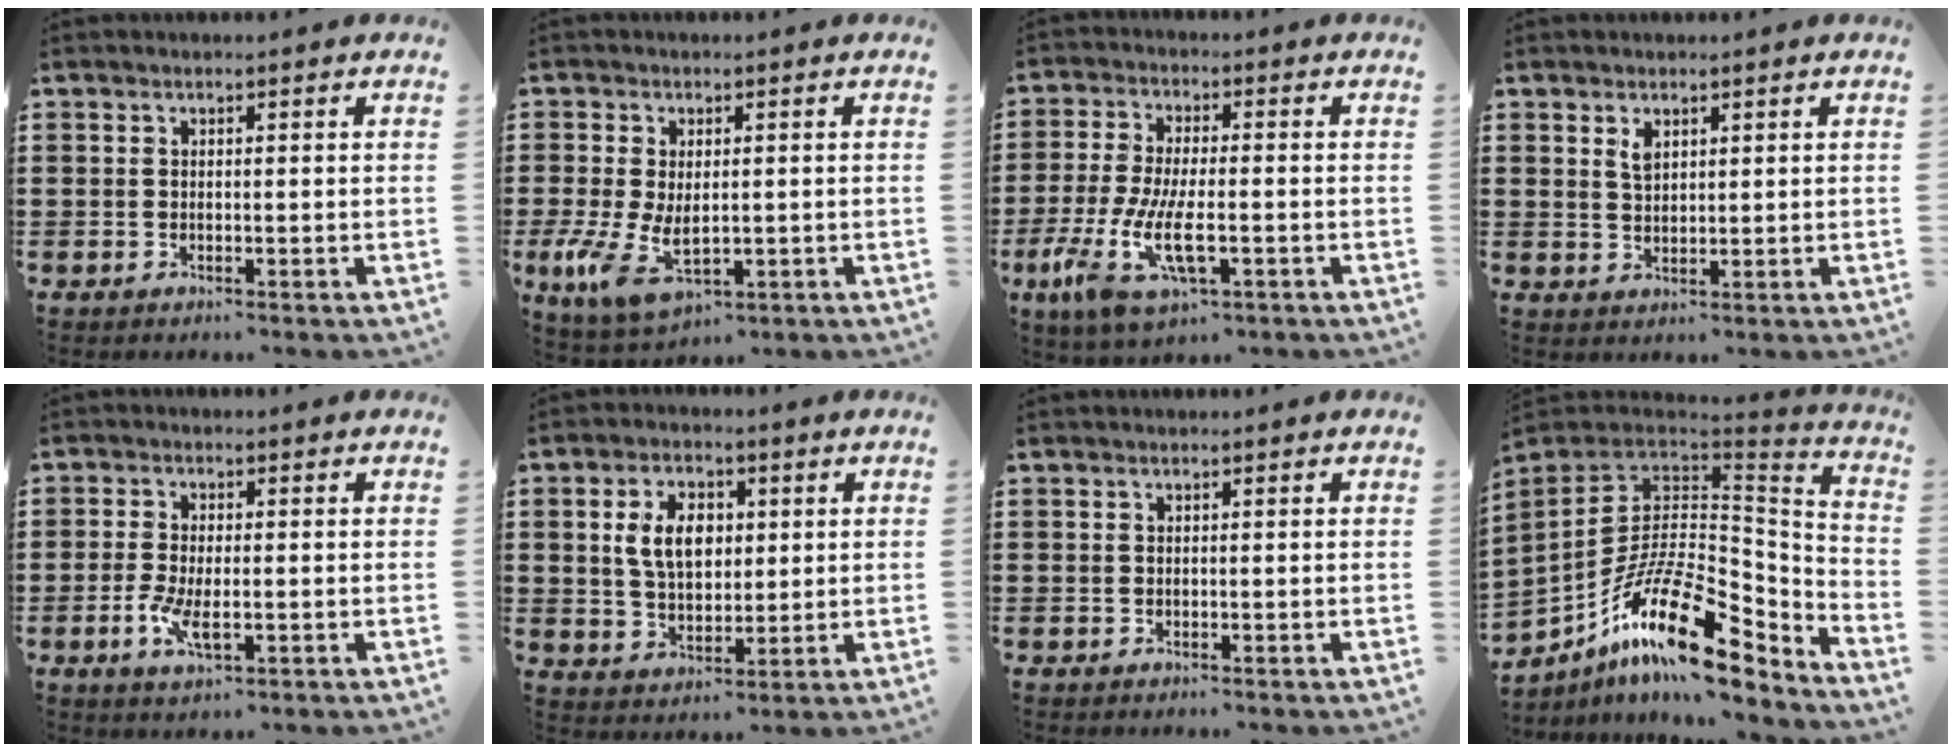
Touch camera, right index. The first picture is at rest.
{"total": 7.4, "force": [-1.2, 3.9, 6.2], "torque": [-0.142, -0.007, -0.021]}
{"total": 10.0, "force": [-3.5, 3.5, 8.7], "torque": [-0.197, -0.014, -0.062]}
{"total": 2.2, "force": [1.3, 1.2, 1.3], "torque": [-0.029, 0.003, 0.025]}
{"total": 4.6, "force": [-1.3, 1.7, 4.1], "torque": [-0.090, -0.006, -0.027]}
{"total": 7.3, "force": [1.5, 4.6, 5.4], "torque": [-0.124, 0.009, 0.019]}
{"total": 0.0}
{"total": 21.7, "force": [-11.0, 8.1, 16.9], "torque": [-0.323, 0.026, -0.197]}